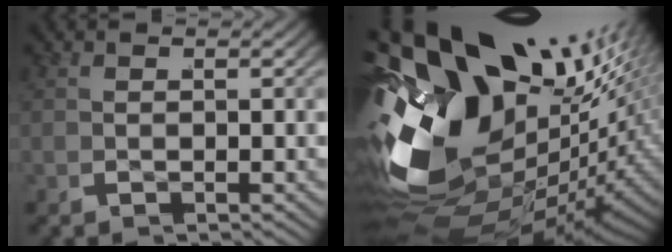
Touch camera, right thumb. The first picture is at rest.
{"total": 25.3, "force": [-1.0, 16.5, 19.2], "torque": [-0.374, -0.053, 0.005]}